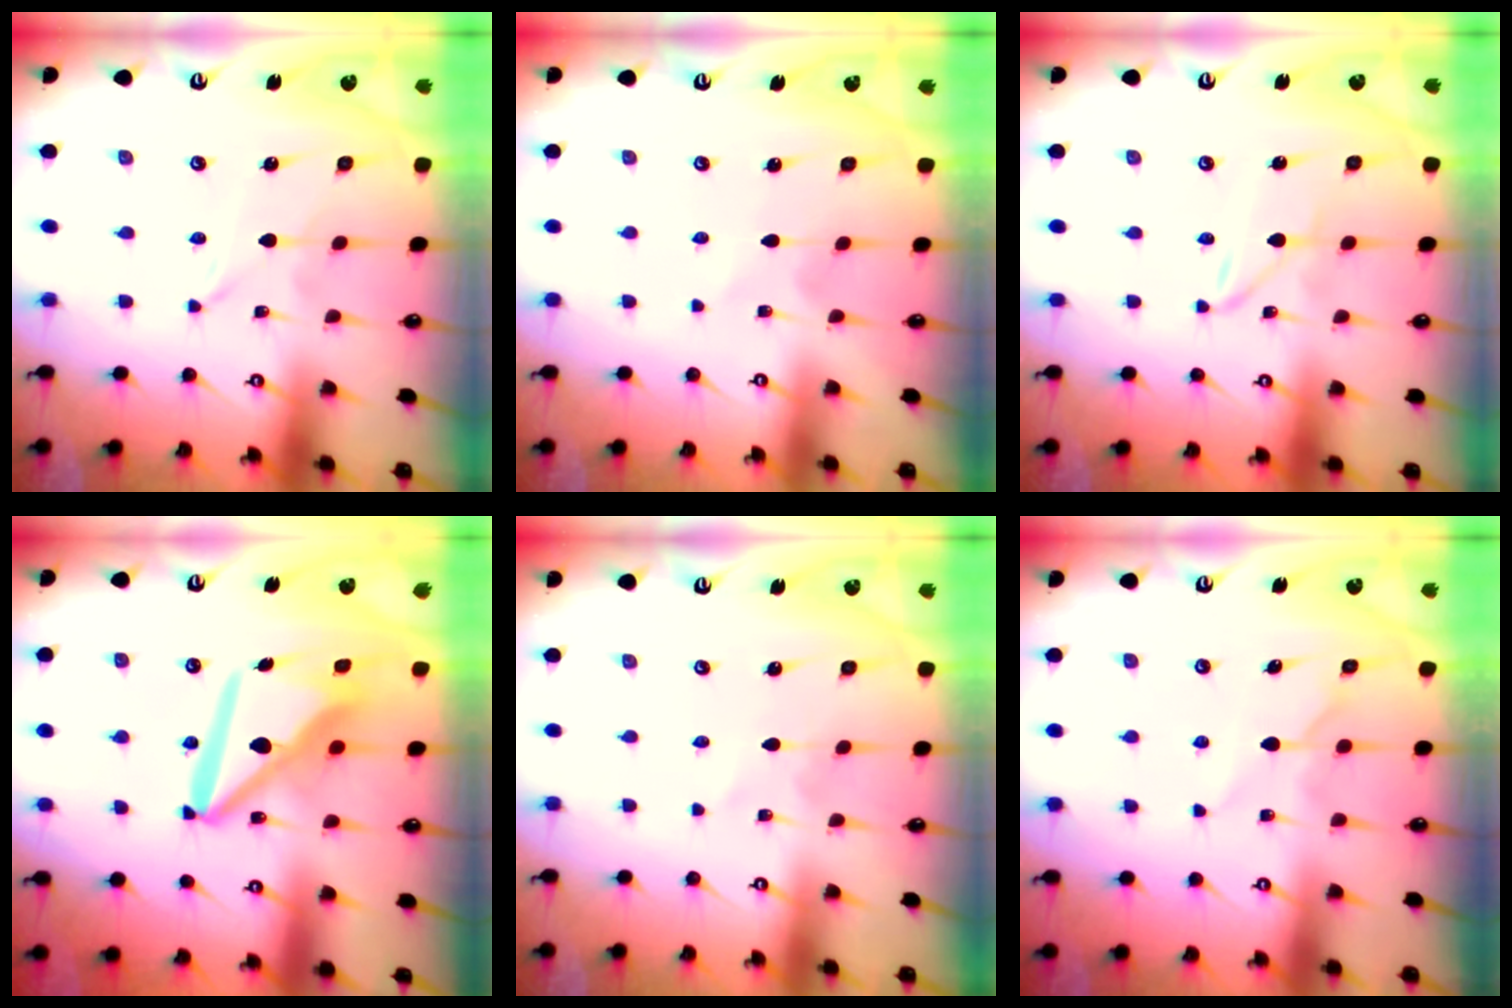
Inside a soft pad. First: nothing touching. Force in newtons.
{"total": 2.5, "press": 2.5, "slide": 0.3}
{"total": 1.9, "press": 1.9, "slide": 0.2}
{"total": 14.1, "press": 14.0, "slide": 1.6}
{"total": 1.0, "press": 1.0, "slide": 0.1}
{"total": 6.8, "press": 6.8, "slide": 0.6}